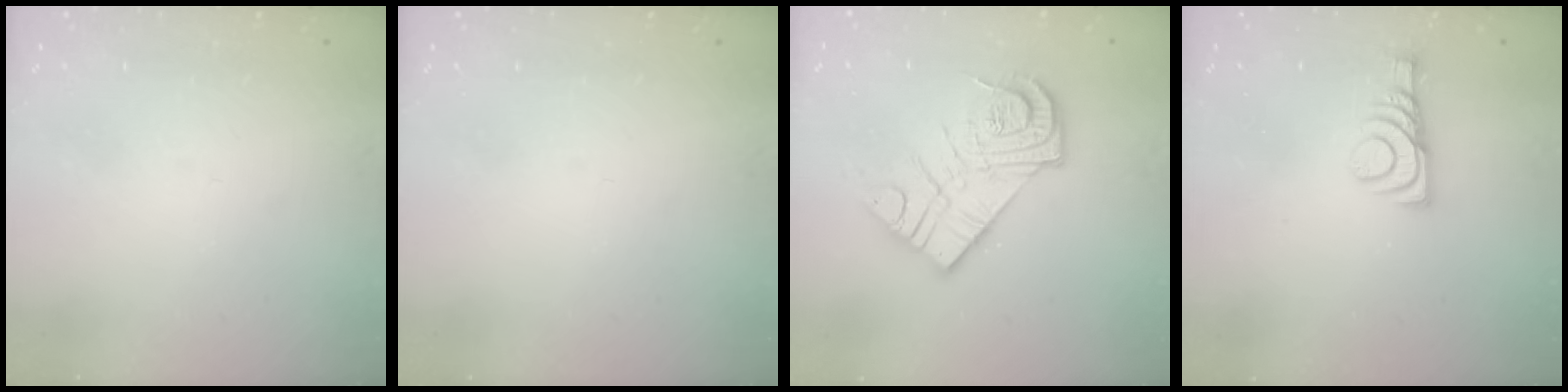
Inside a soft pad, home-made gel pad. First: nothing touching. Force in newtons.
{"total": 0.0}
{"total": 15.4, "press": 15.4, "slide": 1.3}
{"total": 9.2, "press": 9.2, "slide": 0.2}